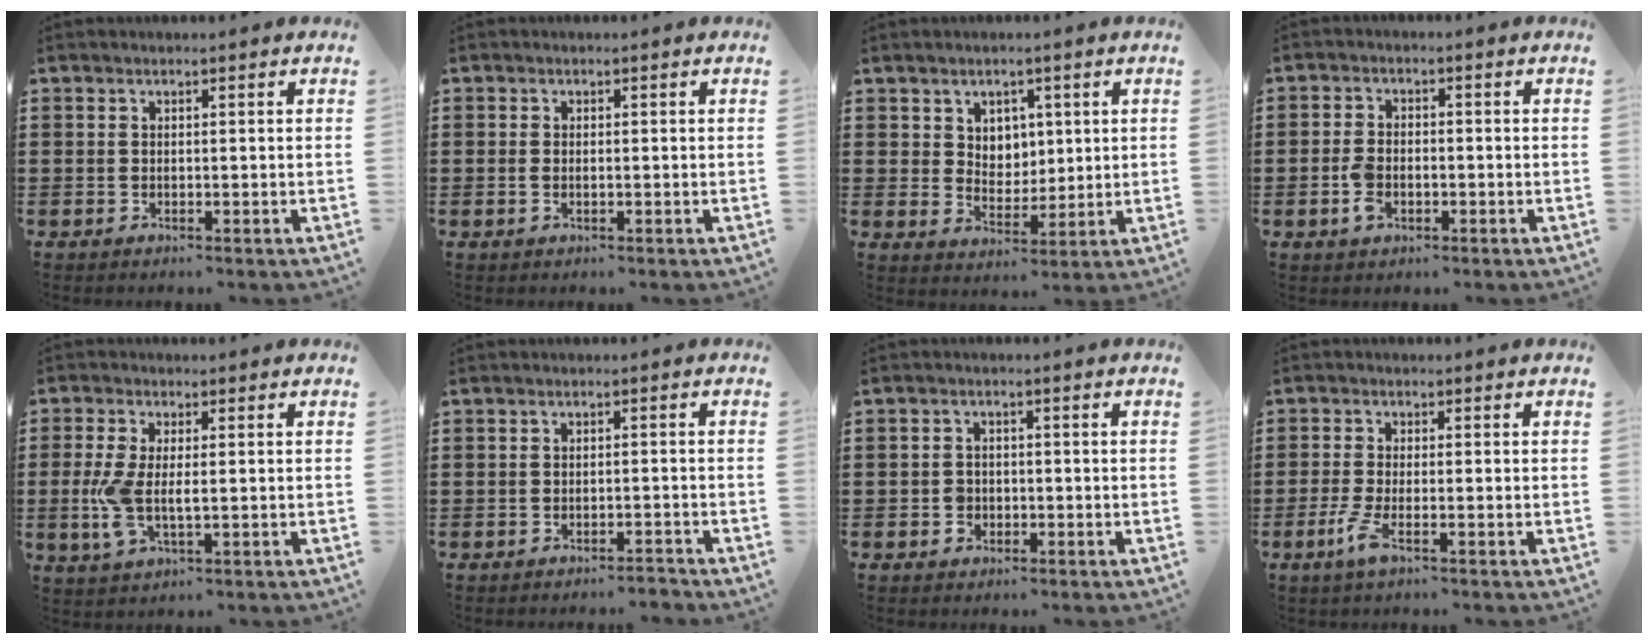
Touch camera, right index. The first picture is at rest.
{"total": 0.9, "force": [-0.2, 0.4, 0.8], "torque": [-0.017, -0.001, -0.004]}
{"total": 4.2, "force": [2.2, 3.5, 0.8], "torque": [-0.026, 0.007, 0.037]}
{"total": 3.3, "force": [-1.1, 2.1, 2.3], "torque": [-0.058, -0.002, -0.023]}
{"total": 5.6, "force": [-0.4, 2.3, 5.1], "torque": [-0.126, -0.010, -0.014]}
{"total": 1.9, "force": [-1.8, -0.1, 0.5], "torque": [-0.011, -0.001, -0.036]}
{"total": 2.0, "force": [-0.8, 1.8, 0.7], "torque": [-0.017, 0.002, -0.017]}
{"total": 3.7, "force": [-1.8, 0.7, 3.2], "torque": [-0.081, -0.016, -0.038]}